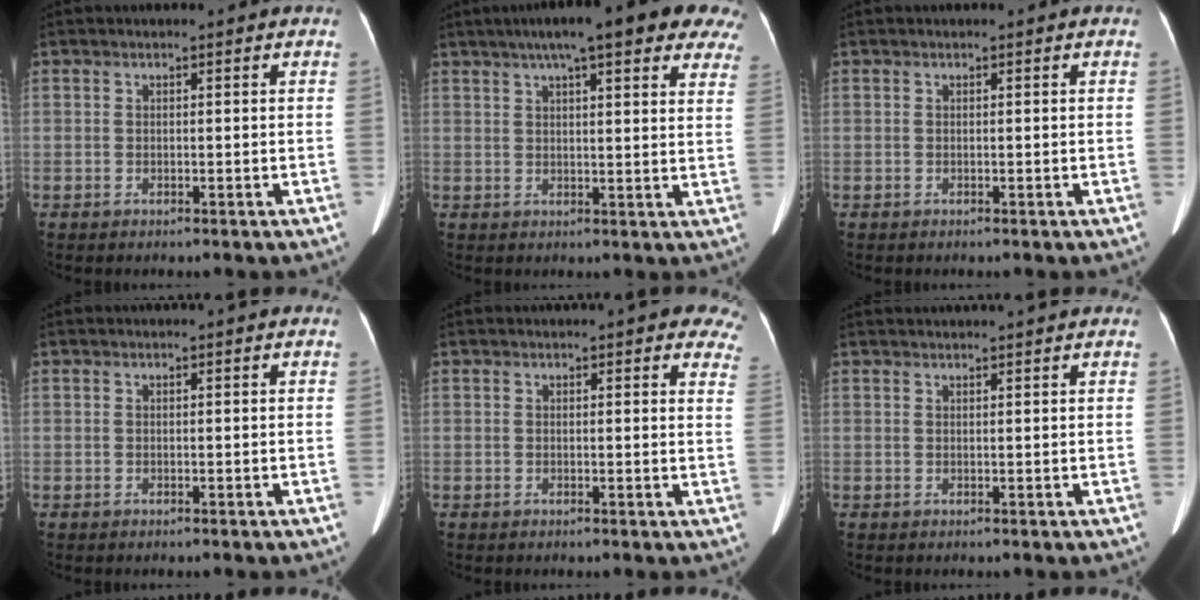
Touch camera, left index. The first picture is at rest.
{"total": 20.0, "force": [14.6, 3.6, 13.2], "torque": [-0.185, 0.045, 0.172]}
{"total": 0.0}
{"total": 0.0}
{"total": 7.5, "force": [6.0, 2.1, 4.0], "torque": [-0.026, -0.009, 0.043]}
{"total": 5.2, "force": [4.9, -0.2, 1.5], "torque": [-0.014, 0.030, 0.060]}